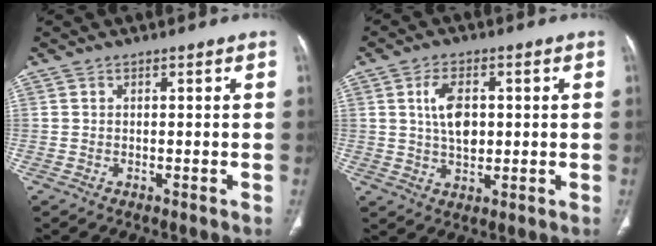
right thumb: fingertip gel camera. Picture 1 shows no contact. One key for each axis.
{"total": 6.8, "fx": 1.2, "fy": 4.1, "fz": 5.3, "tx": -0.086, "ty": -0.003, "tz": 0.021}